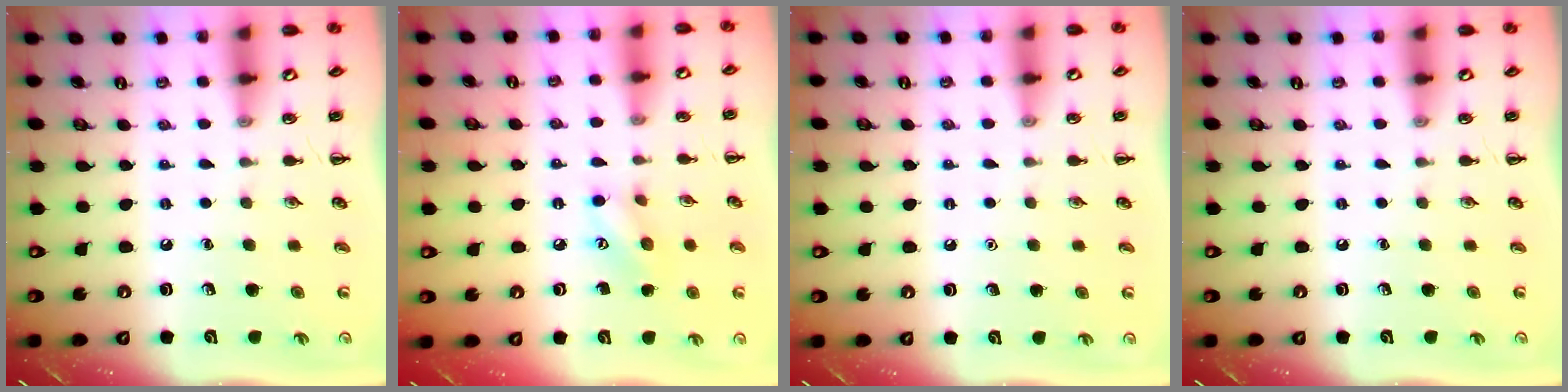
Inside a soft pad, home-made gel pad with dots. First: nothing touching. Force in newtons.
{"total": 7.2, "press": 7.1, "slide": 1.1}
{"total": 1.6, "press": 1.6, "slide": 0.1}
{"total": 0.0}